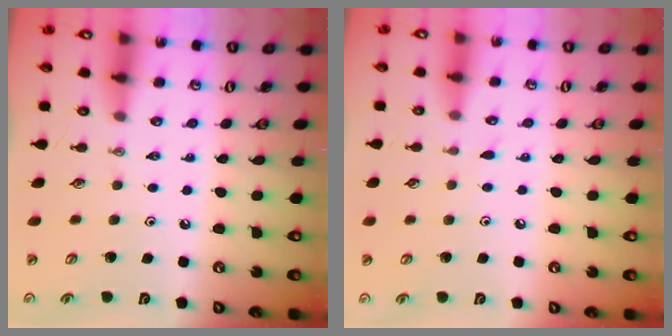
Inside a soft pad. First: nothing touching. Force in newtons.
{"total": 3.7, "press": 3.7, "slide": 0.5}